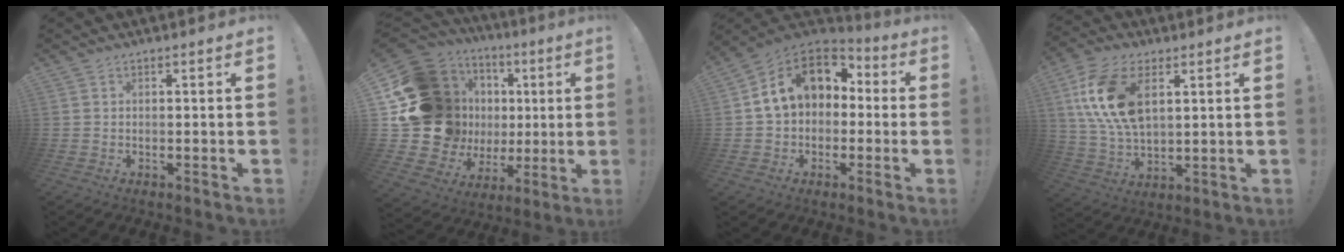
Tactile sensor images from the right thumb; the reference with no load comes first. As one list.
[{"total": 23.3, "force": [4.0, 19.0, 12.9], "torque": [-0.235, -0.059, 0.146]}, {"total": 15.6, "force": [4.6, 10.9, 10.2], "torque": [-0.163, 0.004, 0.085]}, {"total": 16.7, "force": [5.5, 9.6, 12.5], "torque": [-0.252, -0.011, 0.102]}]